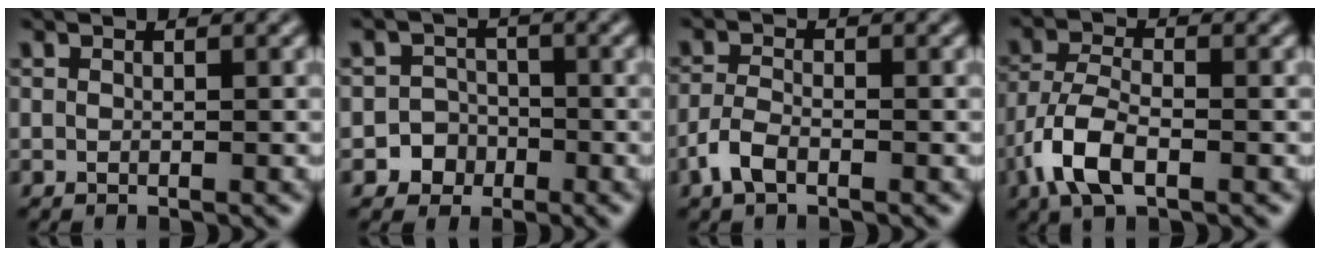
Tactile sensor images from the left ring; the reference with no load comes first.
{"total": 3.4, "force": [-1.6, 2.9, 0.2], "torque": [0.036, 0.004, -0.037]}
{"total": 2.4, "force": [-1.4, 1.1, 1.6], "torque": [-0.036, 0.001, -0.036]}
{"total": 5.3, "force": [-2.5, 2.4, 4.0], "torque": [-0.089, -0.002, -0.057]}